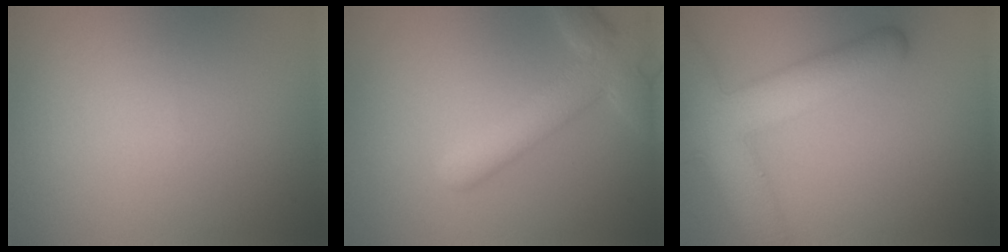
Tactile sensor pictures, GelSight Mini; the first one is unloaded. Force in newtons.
{"total": 5.0, "press": 5.0, "slide": 0.5}
{"total": 8.3, "press": 8.3, "slide": 0.5}